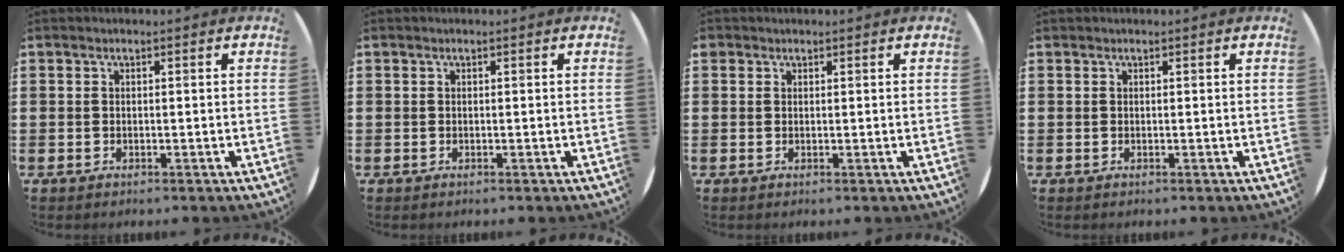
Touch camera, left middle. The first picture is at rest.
{"total": 0.0}
{"total": 0.6, "force": [0.5, 0.4, -0.1], "torque": [0.001, 0.003, 0.010]}
{"total": 0.0}